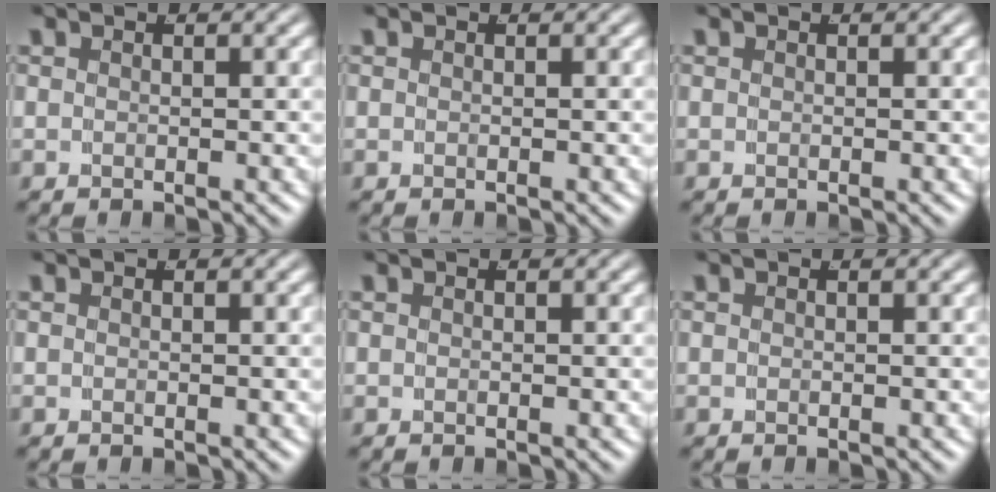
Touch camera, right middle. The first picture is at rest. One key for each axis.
{"total": 0.0}
{"total": 0.0}
{"total": 0.0}
{"total": 0.0}
{"total": 0.0}